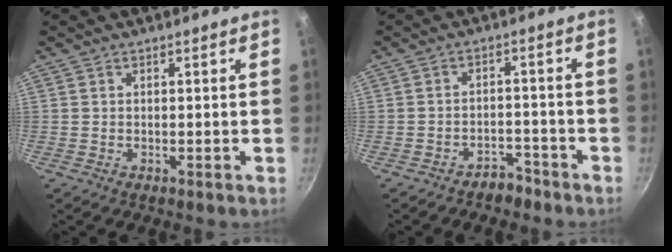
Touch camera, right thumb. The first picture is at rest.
{"total": 3.8, "force": [-3.2, 1.9, 0.9], "torque": [0.005, 0.039, -0.042]}